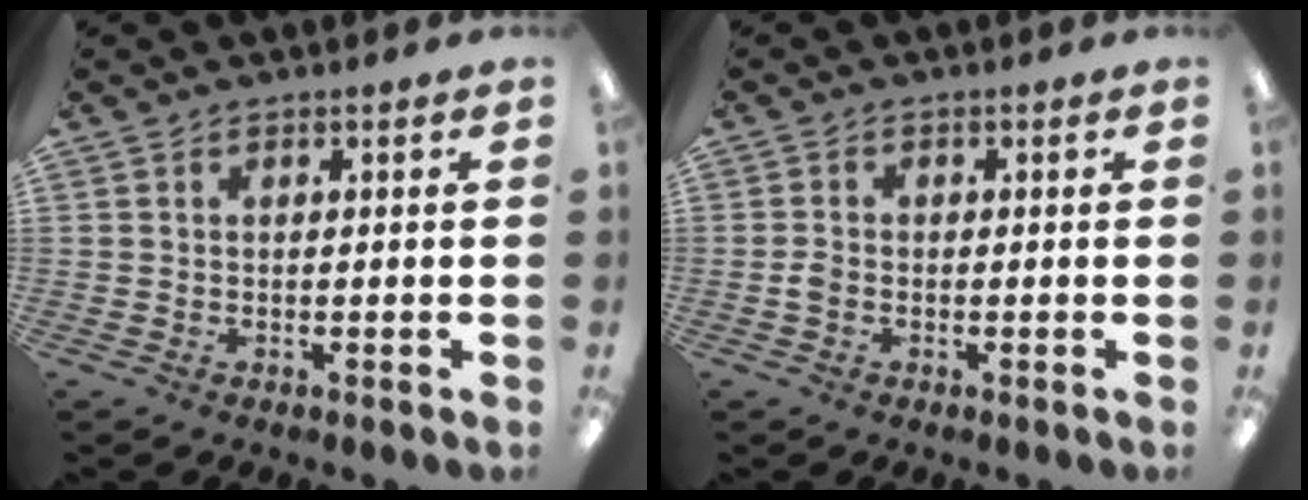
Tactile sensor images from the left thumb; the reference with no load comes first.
{"total": 2.1, "force": [-0.5, 1.6, 1.3], "torque": [-0.023, 0.004, -0.010]}